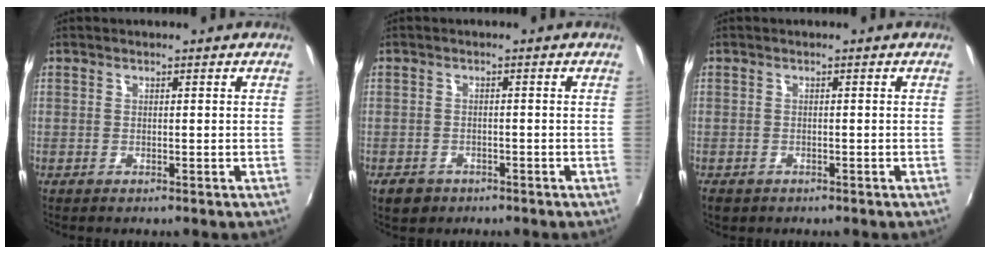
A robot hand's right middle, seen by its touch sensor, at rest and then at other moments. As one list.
[{"total": 3.6, "force": [-2.2, 2.5, 1.3], "torque": [-0.036, -0.001, -0.032]}, {"total": 2.2, "force": [-1.3, 1.4, 0.9], "torque": [-0.022, -0.005, -0.020]}]